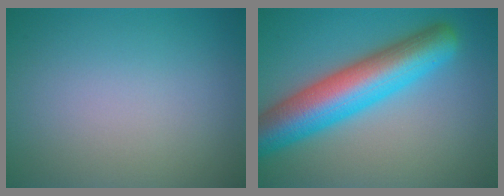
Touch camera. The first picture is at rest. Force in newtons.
{"total": 9.4, "press": 9.4, "slide": 0.3}